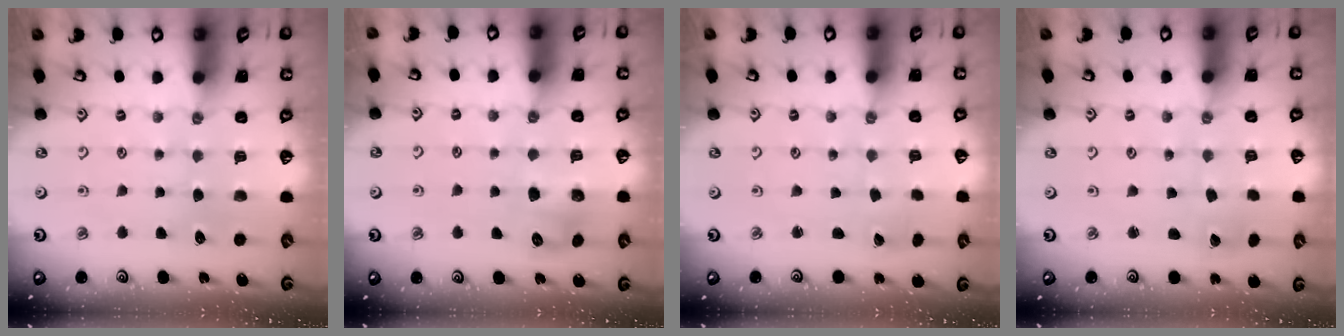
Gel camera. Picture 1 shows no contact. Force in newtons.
{"total": 7.2, "press": 7.2, "slide": 0.6}
{"total": 0.0}
{"total": 1.6, "press": 1.6, "slide": 0.2}